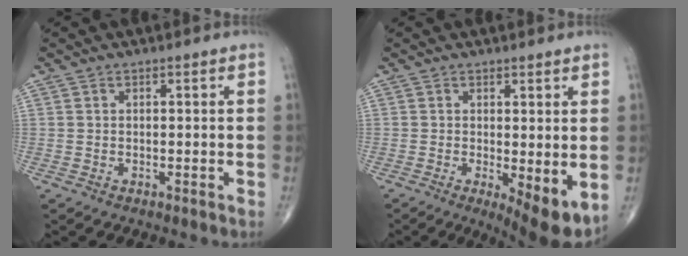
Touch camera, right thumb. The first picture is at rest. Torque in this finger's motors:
{"motor_torque": [-0.28, 0.41, 0.09, -0.15, 0.12]}